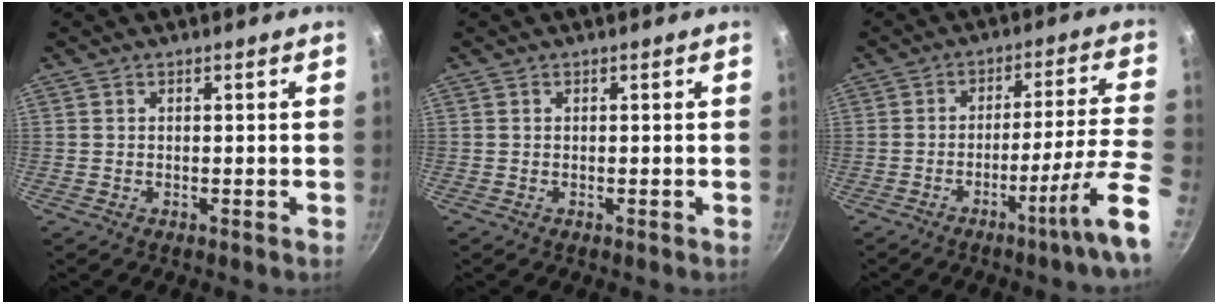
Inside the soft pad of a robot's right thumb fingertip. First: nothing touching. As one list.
[{"total": 0.0}, {"total": 13.8, "force": [-6.4, -0.1, 12.2], "torque": [-0.160, 0.034, -0.098]}]